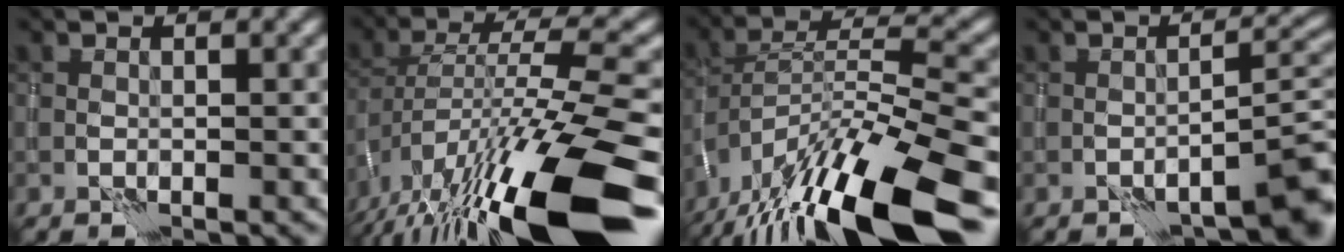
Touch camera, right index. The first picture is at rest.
{"total": 15.6, "force": [-8.6, 4.0, 12.4], "torque": [-0.219, 0.007, -0.143]}
{"total": 16.1, "force": [-11.5, 3.5, 10.7], "torque": [-0.201, 0.007, -0.197]}
{"total": 5.8, "force": [-4.0, 1.5, 3.9], "torque": [-0.037, 0.012, -0.057]}